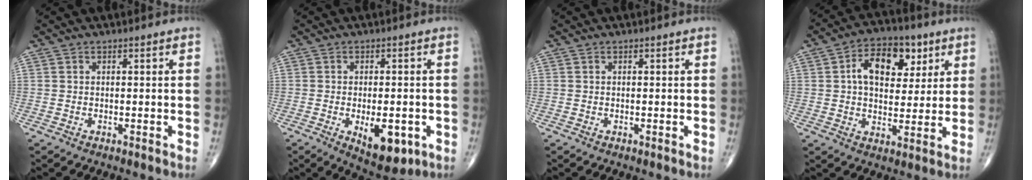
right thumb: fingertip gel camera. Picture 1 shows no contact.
{"total": 9.5, "force": [-3.0, 4.4, 7.8], "torque": [-0.098, -0.002, -0.030]}
{"total": 0.0}
{"total": 13.1, "force": [4.2, 8.2, 9.2], "torque": [-0.109, 0.000, 0.062]}